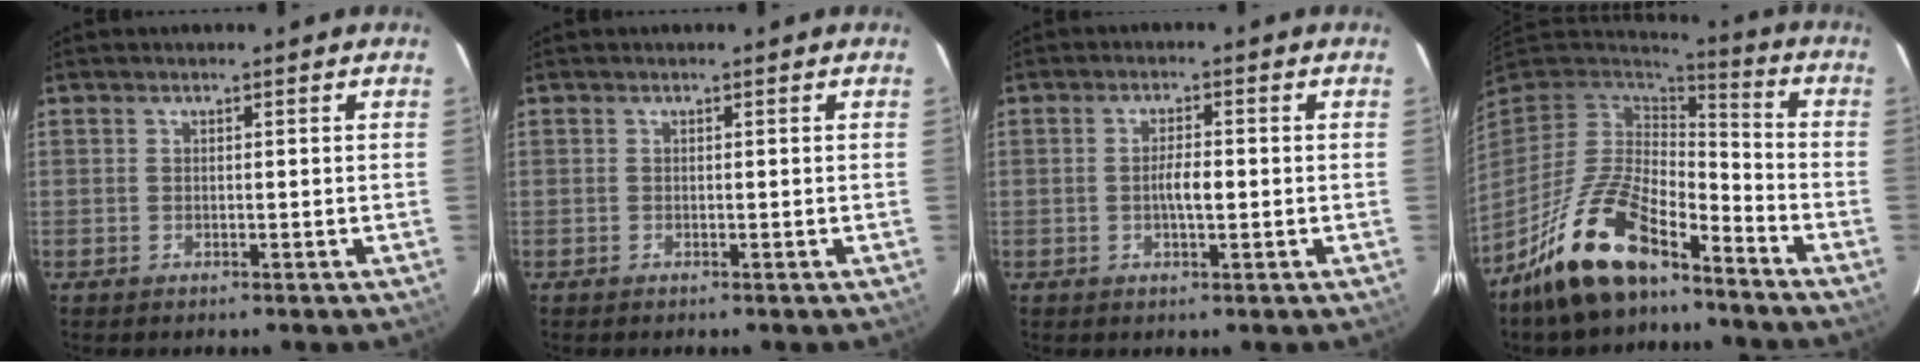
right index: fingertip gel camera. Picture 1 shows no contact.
{"total": 0.0}
{"total": 3.2, "force": [-0.4, 0.9, 3.0], "torque": [-0.055, 0.003, -0.007]}
{"total": 17.3, "force": [-12.1, 6.4, 10.6], "torque": [-0.222, -0.014, -0.223]}